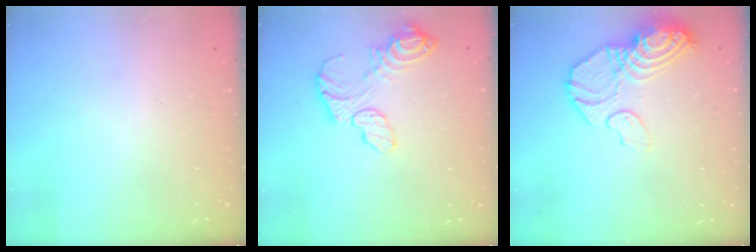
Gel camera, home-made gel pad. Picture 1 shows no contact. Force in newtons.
{"total": 11.6, "press": 11.5, "slide": 1.1}
{"total": 13.2, "press": 13.1, "slide": 1.4}